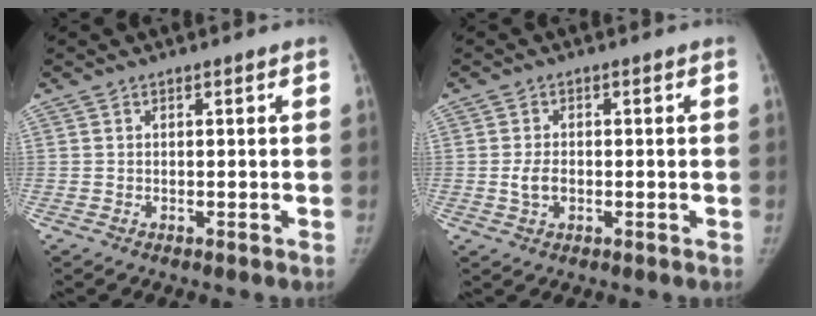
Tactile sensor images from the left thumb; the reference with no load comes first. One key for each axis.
{"total": 3.4, "fx": -0.6, "fy": 2.3, "fz": 2.4, "tx": -0.044, "ty": 0.006, "tz": -0.011}